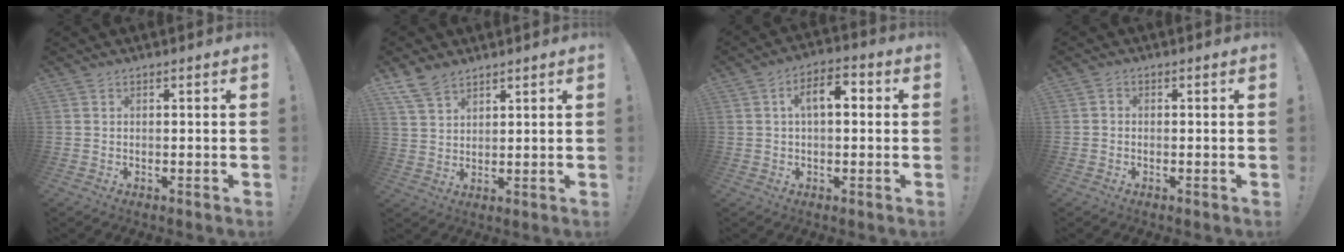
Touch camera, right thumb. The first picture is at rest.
{"total": 5.2, "force": [3.3, 3.4, 2.2], "torque": [-0.040, -0.008, 0.064]}
{"total": 7.7, "force": [1.0, 3.8, 6.6], "torque": [-0.100, 0.011, 0.013]}
{"total": 1.1, "force": [-0.6, 0.6, 0.6], "torque": [-0.010, 0.003, -0.011]}